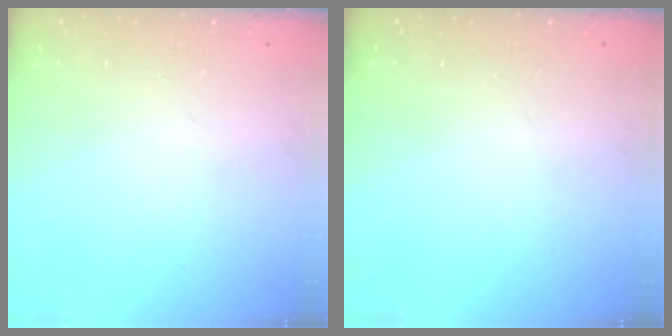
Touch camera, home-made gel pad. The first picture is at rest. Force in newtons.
{"total": 1.0, "press": 0.0, "slide": 1.0}